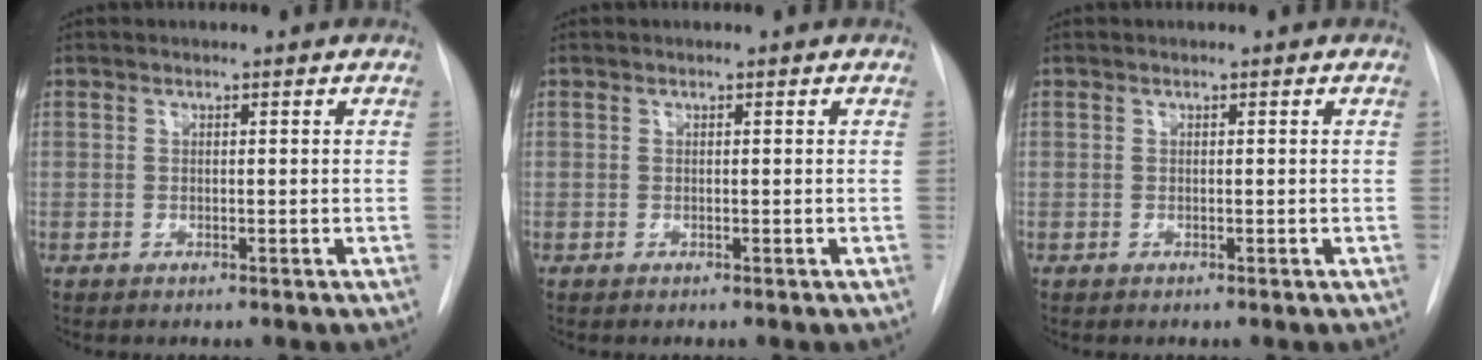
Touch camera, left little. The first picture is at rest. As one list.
[{"total": 0.0}, {"total": 0.0}]